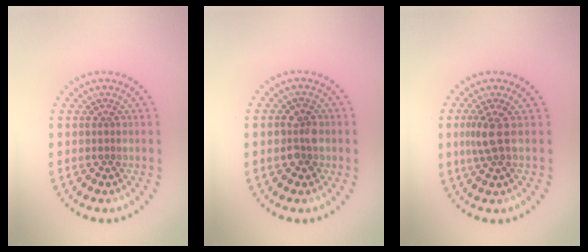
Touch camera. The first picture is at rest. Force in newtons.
{"total": 2.4, "press": 2.4, "slide": 0.3}
{"total": 2.0, "press": 1.6, "slide": 1.2}